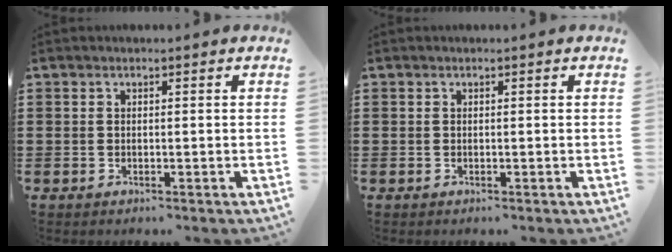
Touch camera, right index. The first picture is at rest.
{"total": 0.0}